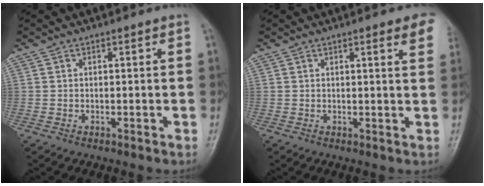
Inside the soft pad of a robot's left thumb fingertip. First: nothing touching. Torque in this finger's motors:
{"motor_torque": [-0.15, 0.23, -0.23, -0.27, 0.09]}